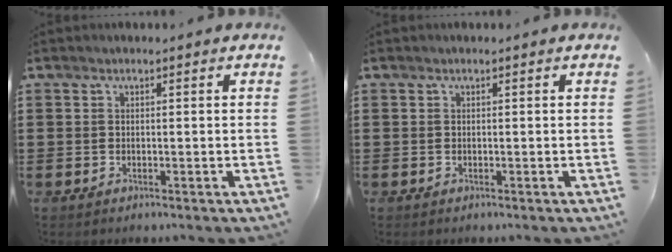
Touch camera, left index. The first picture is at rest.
{"total": 0.0}